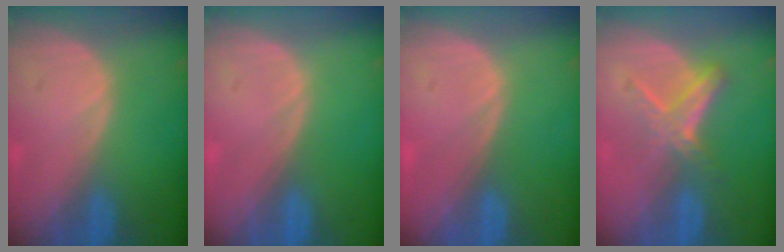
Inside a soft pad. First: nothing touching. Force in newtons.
{"total": 0.0}
{"total": 0.6, "press": 0.1, "slide": 0.6}
{"total": 5.2, "press": 4.8, "slide": 2.1}